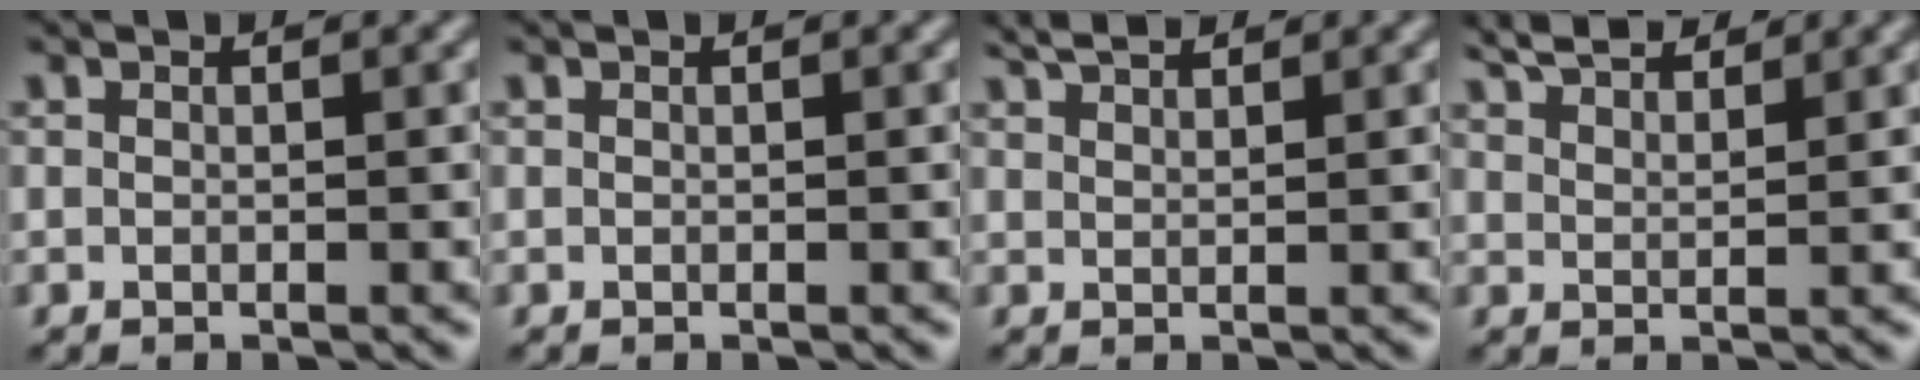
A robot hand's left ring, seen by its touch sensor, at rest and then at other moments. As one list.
[{"total": 0.0}, {"total": 2.4, "force": [2.2, 0.4, 0.9], "torque": [-0.013, 0.006, 0.039]}, {"total": 4.3, "force": [3.9, 0.9, 1.6], "torque": [-0.035, 0.010, 0.065]}]